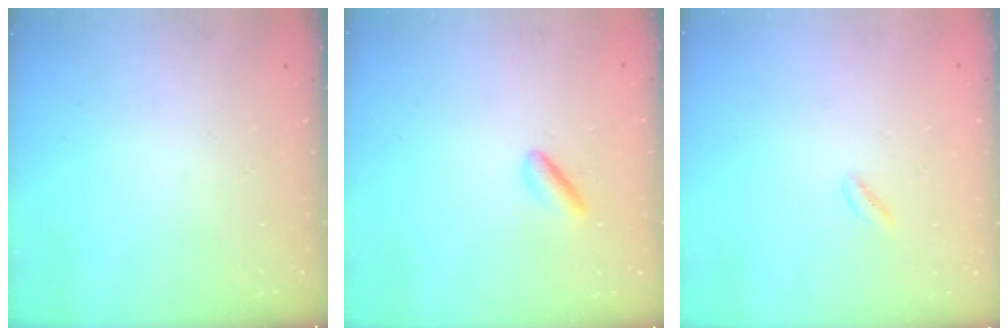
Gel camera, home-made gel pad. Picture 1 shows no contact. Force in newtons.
{"total": 2.8, "press": 2.6, "slide": 0.9}
{"total": 0.6, "press": 0.3, "slide": 0.6}